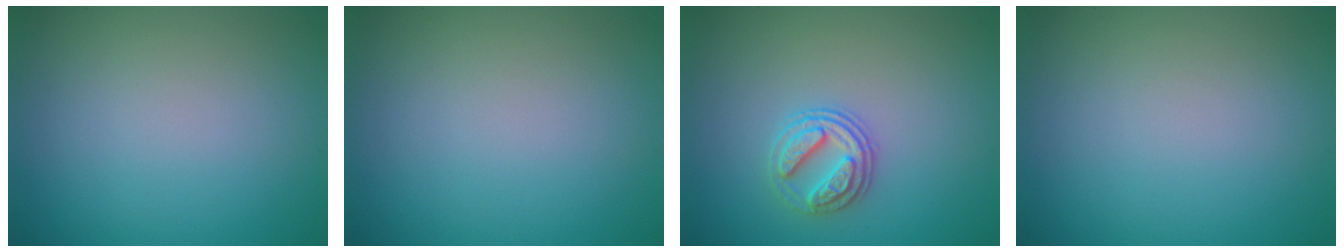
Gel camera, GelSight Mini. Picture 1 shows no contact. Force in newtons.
{"total": 0.0}
{"total": 2.7, "press": 2.6, "slide": 0.9}
{"total": 0.0}